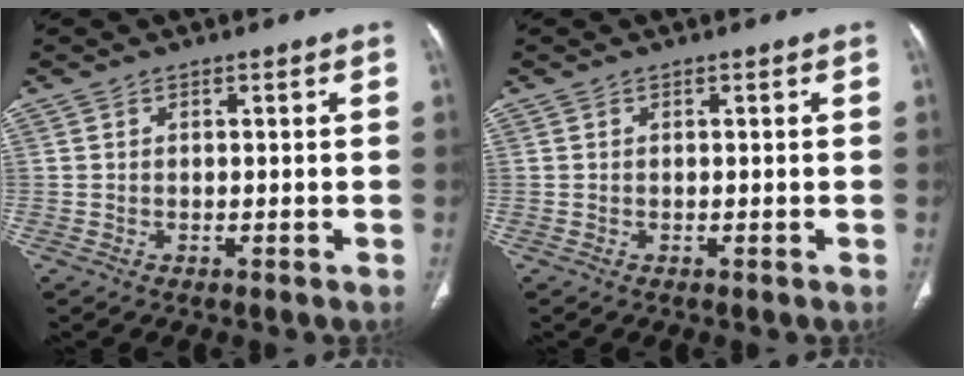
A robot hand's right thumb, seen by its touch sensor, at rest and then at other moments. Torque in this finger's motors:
{"motor_torque": [1.95, 1.95, 0.01, 0.00, 0.00]}